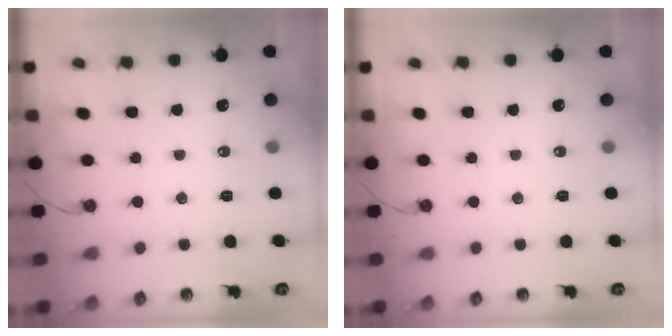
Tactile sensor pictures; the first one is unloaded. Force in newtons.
{"total": 0.0}